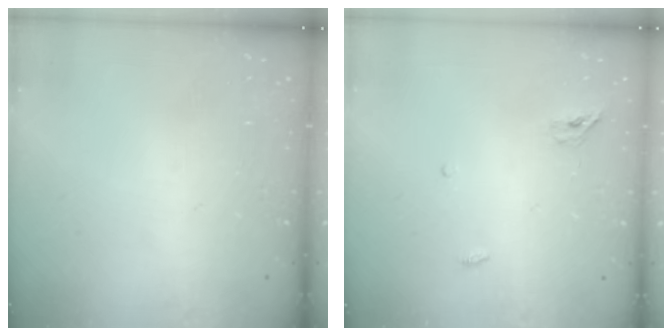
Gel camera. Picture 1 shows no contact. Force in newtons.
{"total": 3.9, "press": 3.7, "slide": 1.2}